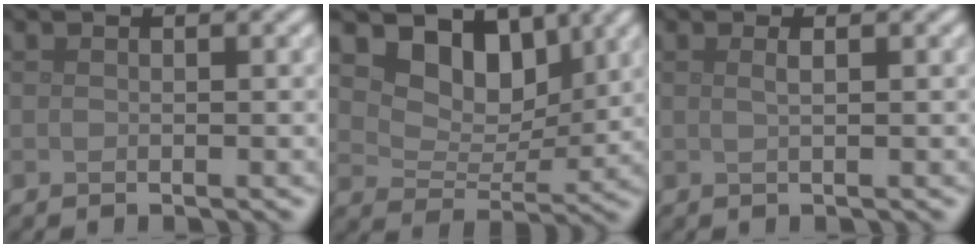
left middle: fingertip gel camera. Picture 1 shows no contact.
{"total": 6.5, "force": [3.9, 4.0, 3.4], "torque": [-0.060, -0.011, 0.061]}
{"total": 1.2, "force": [0.4, 0.5, 1.1], "torque": [-0.013, 0.004, 0.001]}